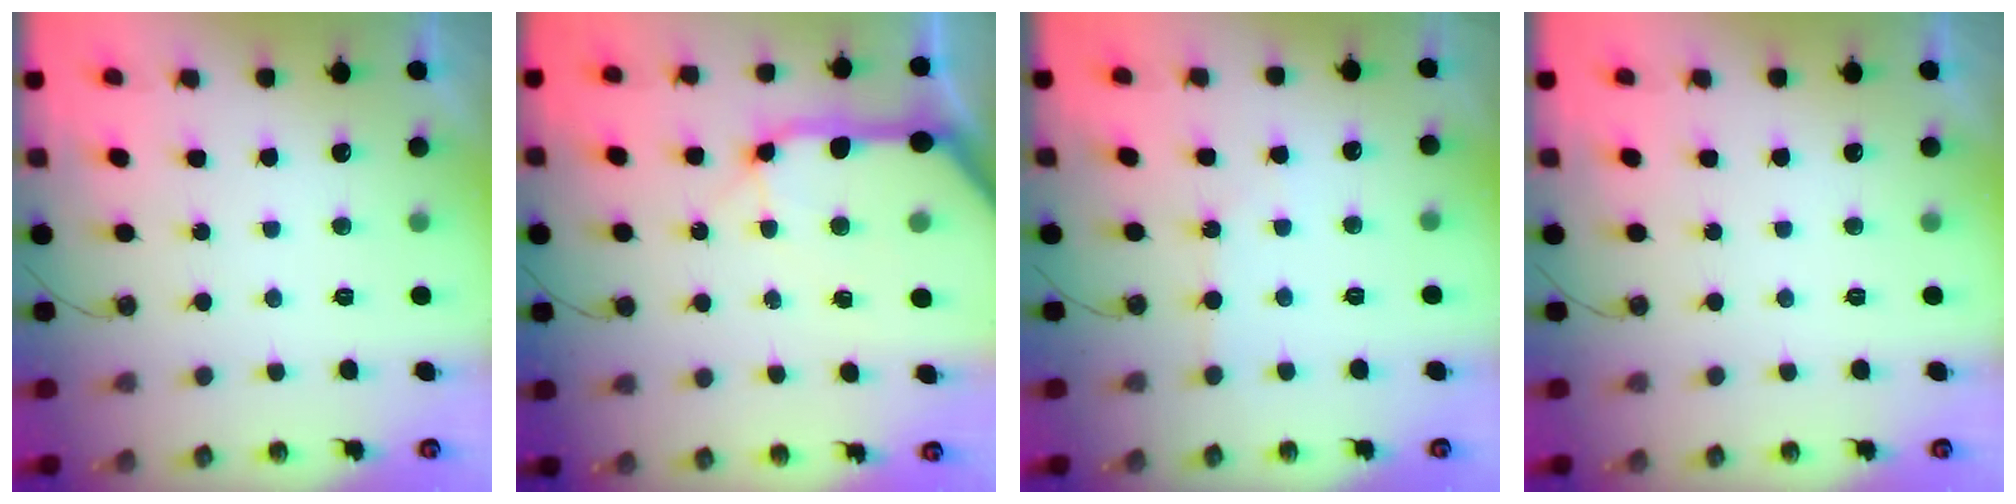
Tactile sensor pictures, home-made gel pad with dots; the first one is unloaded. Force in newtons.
{"total": 19.7, "press": 19.5, "slide": 3.2}
{"total": 2.6, "press": 2.6, "slide": 0.3}
{"total": 0.0}